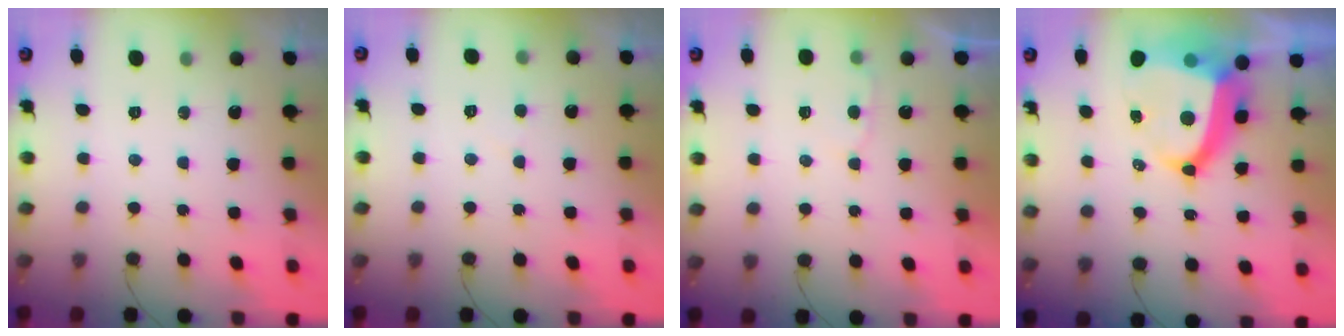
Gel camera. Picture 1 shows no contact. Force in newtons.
{"total": 3.0, "press": 3.0, "slide": 0.3}
{"total": 2.7, "press": 2.7, "slide": 0.3}
{"total": 13.8, "press": 13.7, "slide": 1.3}